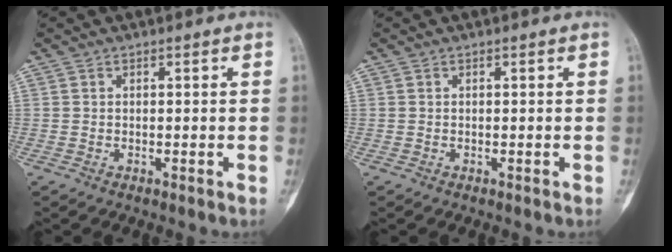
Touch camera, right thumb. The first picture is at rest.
{"total": 0.0}